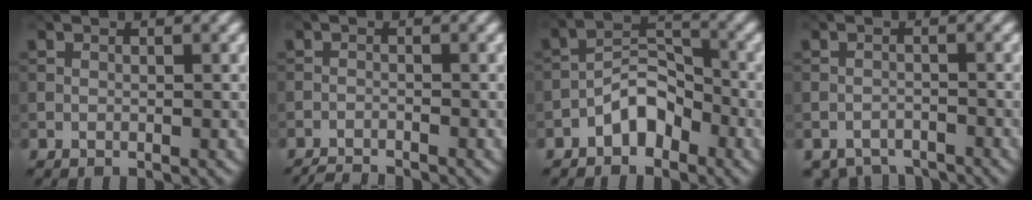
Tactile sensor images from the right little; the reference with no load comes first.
{"total": 2.5, "force": [-2.4, 0.1, 0.7], "torque": [-0.013, -0.002, -0.049]}
{"total": 3.9, "force": [-2.4, 2.0, 2.4], "torque": [-0.032, 0.019, -0.049]}
{"total": 3.2, "force": [-3.0, 0.9, 0.4], "torque": [-0.001, -0.006, -0.055]}